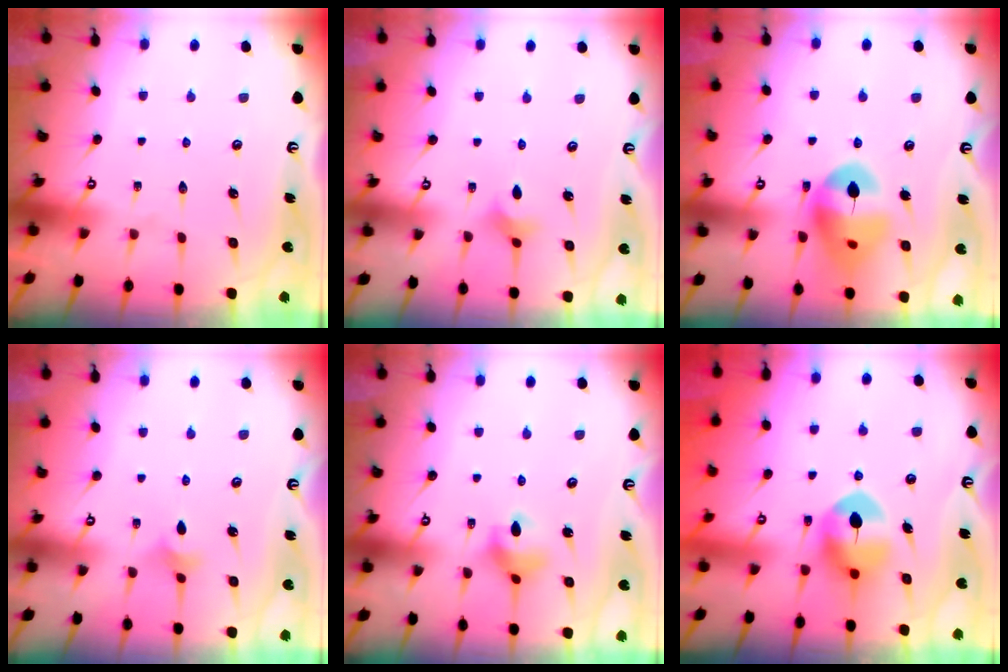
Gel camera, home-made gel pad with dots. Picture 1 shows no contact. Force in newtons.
{"total": 2.6, "press": 2.5, "slide": 0.7}
{"total": 15.3, "press": 15.2, "slide": 1.6}
{"total": 2.5, "press": 2.5, "slide": 0.6}
{"total": 5.7, "press": 5.7, "slide": 0.1}
{"total": 9.2, "press": 9.1, "slide": 1.4}